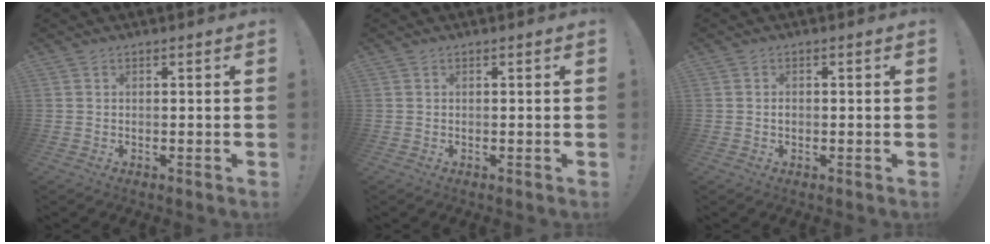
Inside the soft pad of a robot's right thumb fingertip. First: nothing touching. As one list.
[{"total": 0.0}, {"total": 0.6, "force": [-0.1, 0.5, 0.3], "torque": [-0.005, 0.003, -0.003]}]